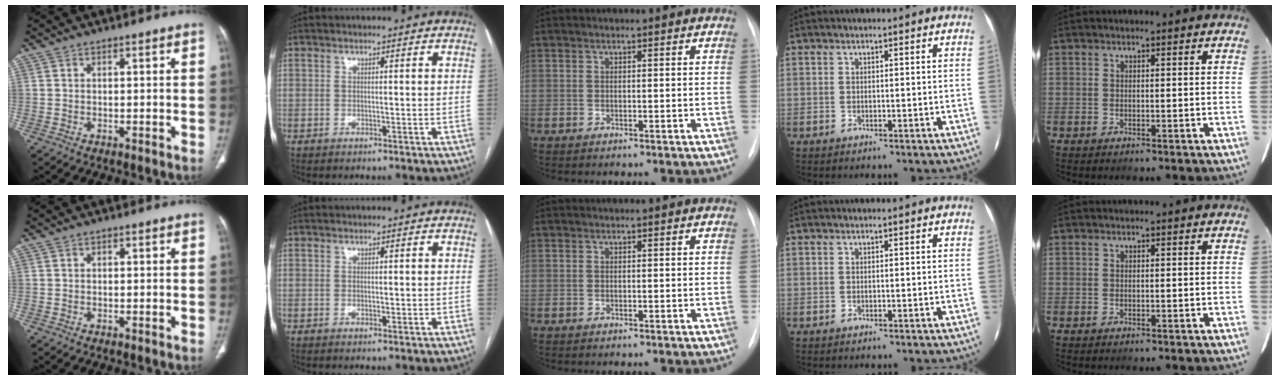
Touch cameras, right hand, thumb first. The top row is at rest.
{"thumb": {"total": 0.7, "force": [0.2, 0.5, 0.5], "torque": [-0.003, 0.002, 0.002]}, "index": {"total": 0.7, "force": [0.1, 0.4, 0.6], "torque": [-0.007, -0.002, 0.003]}}